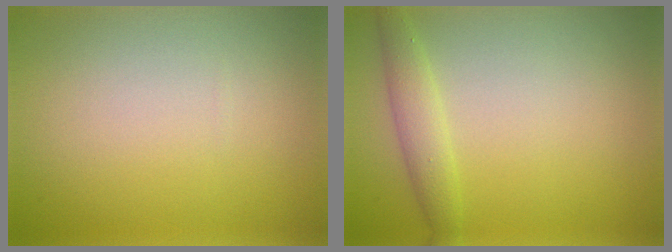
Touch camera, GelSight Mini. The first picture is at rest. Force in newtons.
{"total": 2.2, "press": 2.2, "slide": 0.0}